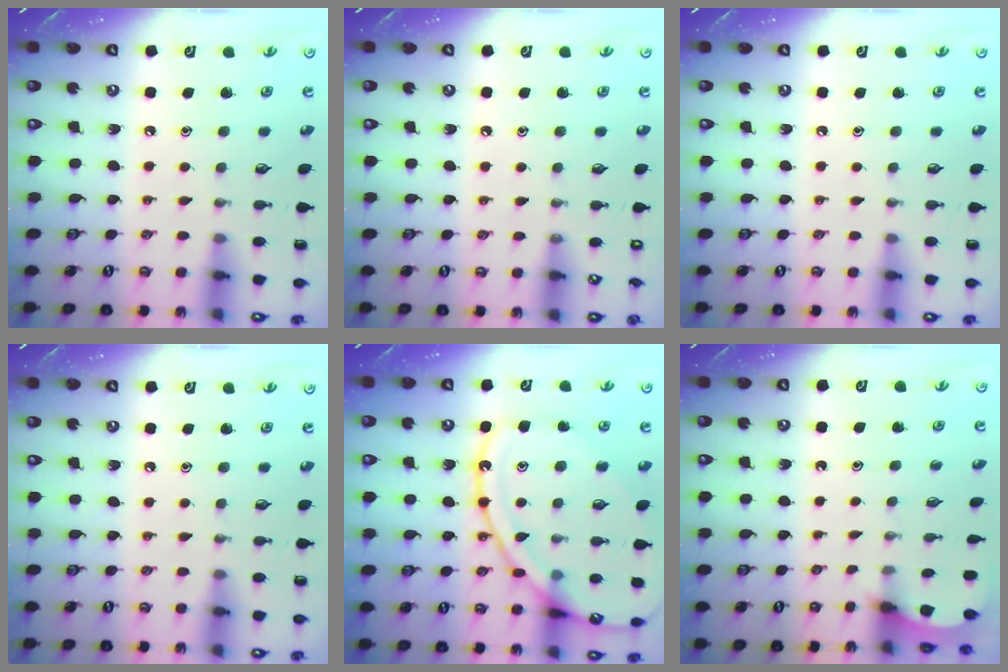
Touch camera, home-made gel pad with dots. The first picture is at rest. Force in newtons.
{"total": 4.1, "press": 4.1, "slide": 0.6}
{"total": 0.0}
{"total": 0.0}
{"total": 16.7, "press": 16.7, "slide": 1.3}
{"total": 1.0, "press": 0.9, "slide": 0.1}